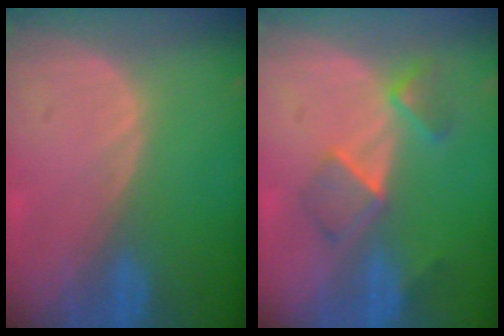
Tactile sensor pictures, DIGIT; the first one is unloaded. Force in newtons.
{"total": 5.6, "press": 5.1, "slide": 2.2}